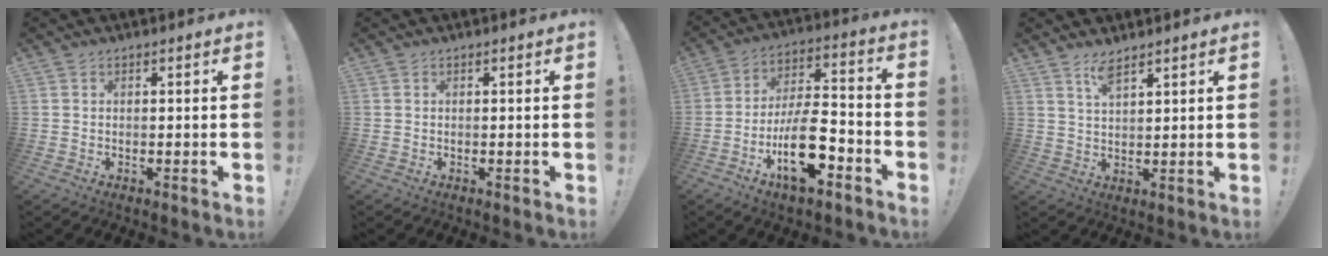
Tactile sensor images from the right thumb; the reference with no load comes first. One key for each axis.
{"total": 0.0}
{"total": 17.7, "fx": -7.7, "fy": 7.6, "fz": 14.0, "tx": -0.240, "ty": 0.051, "tz": -0.121}
{"total": 4.8, "fx": 3.7, "fy": 1.2, "fz": 2.8, "tx": -0.050, "ty": -0.019, "tz": 0.064}